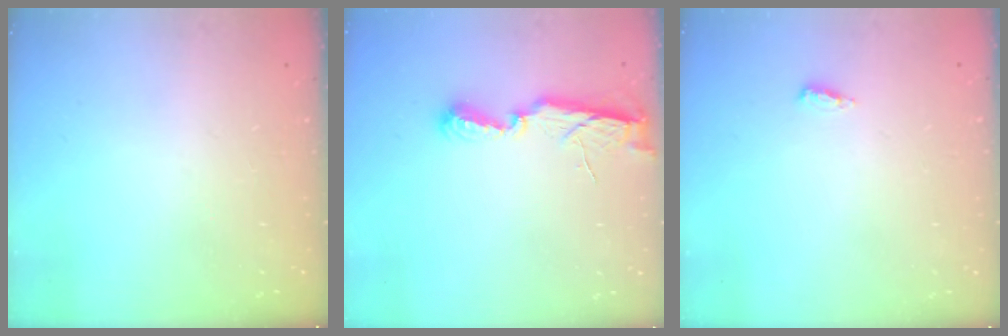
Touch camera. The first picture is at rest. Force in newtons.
{"total": 7.0, "press": 7.0, "slide": 0.5}
{"total": 2.7, "press": 2.5, "slide": 1.0}